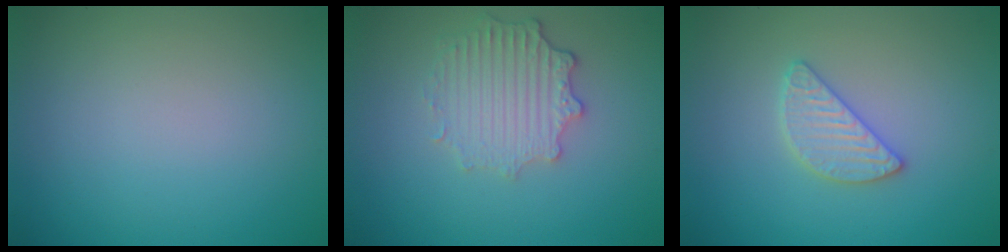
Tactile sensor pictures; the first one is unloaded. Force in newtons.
{"total": 3.5, "press": 2.9, "slide": 1.9}
{"total": 2.6, "press": 2.6, "slide": 0.3}